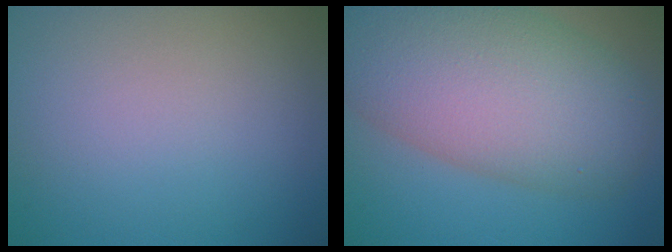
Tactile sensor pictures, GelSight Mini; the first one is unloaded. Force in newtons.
{"total": 11.4, "press": 11.3, "slide": 0.8}